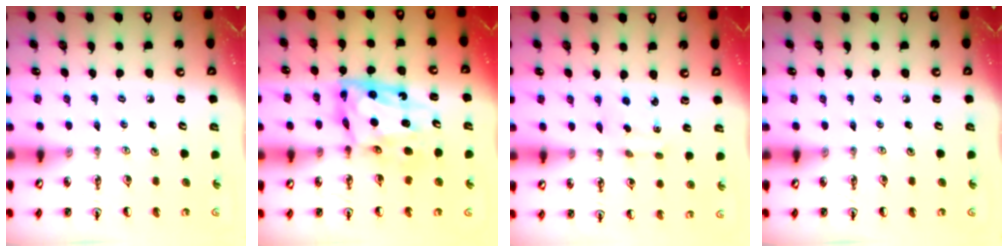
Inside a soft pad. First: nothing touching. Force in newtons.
{"total": 10.7, "press": 10.6, "slide": 1.1}
{"total": 2.1, "press": 2.0, "slide": 0.7}
{"total": 0.0}